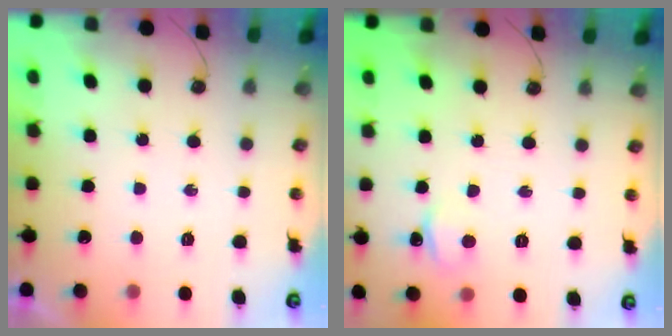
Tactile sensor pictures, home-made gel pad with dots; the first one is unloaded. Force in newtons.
{"total": 2.8, "press": 2.7, "slide": 0.4}